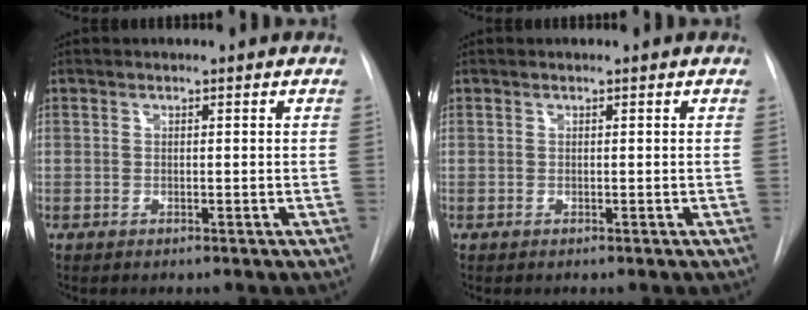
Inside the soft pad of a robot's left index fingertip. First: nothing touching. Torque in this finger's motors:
{"motor_torque": [-0.02, 0.02, 0.00, 0.00]}